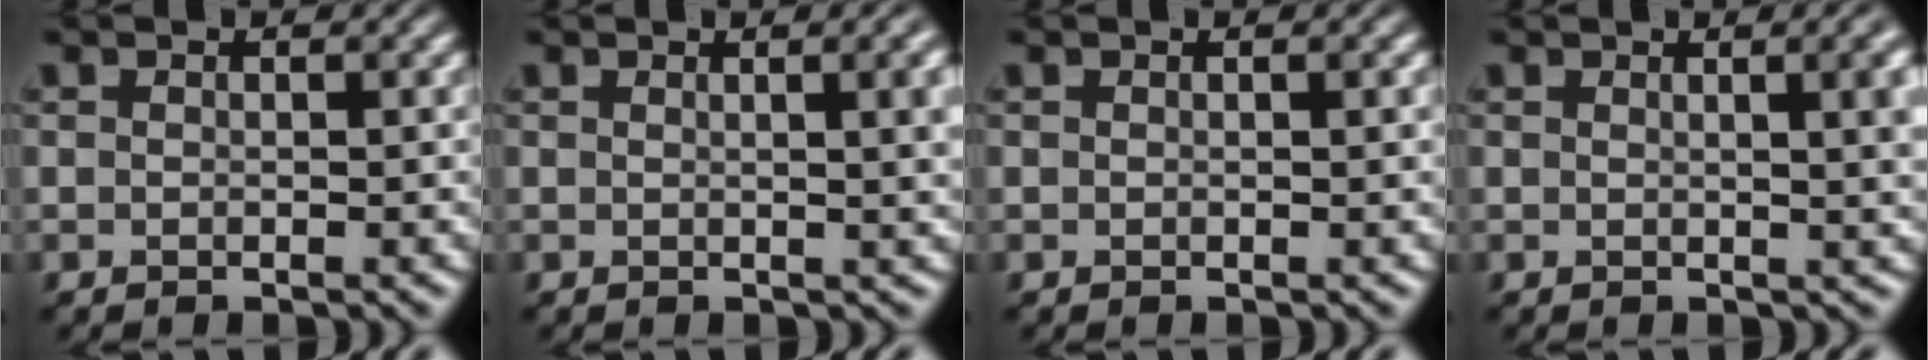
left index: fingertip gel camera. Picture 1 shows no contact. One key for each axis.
{"total": 6.0, "fx": 1.7, "fy": 2.4, "fz": 5.2, "tx": -0.025, "ty": 0.019, "tz": 0.013}
{"total": 1.0, "fx": 0.3, "fy": 0.3, "fz": 0.9, "tx": -0.012, "ty": 0.002, "tz": 0.000}
{"total": 7.0, "fx": 2.1, "fy": 2.9, "fz": 6.0, "tx": -0.024, "ty": 0.025, "tz": 0.015}